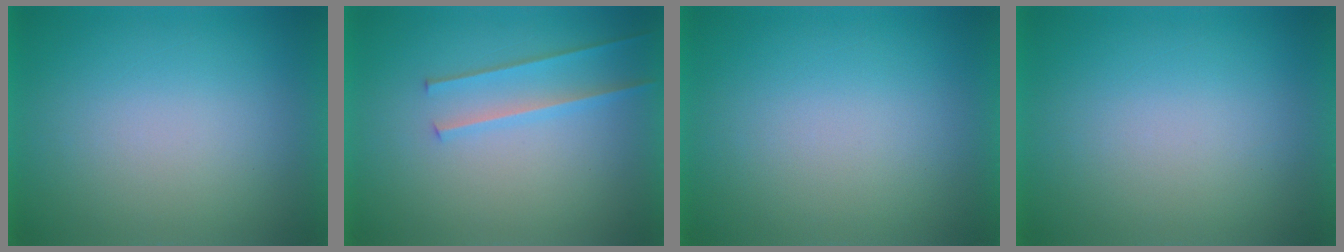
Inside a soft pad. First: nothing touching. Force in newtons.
{"total": 2.2}
{"total": 0.0}
{"total": 1.3}